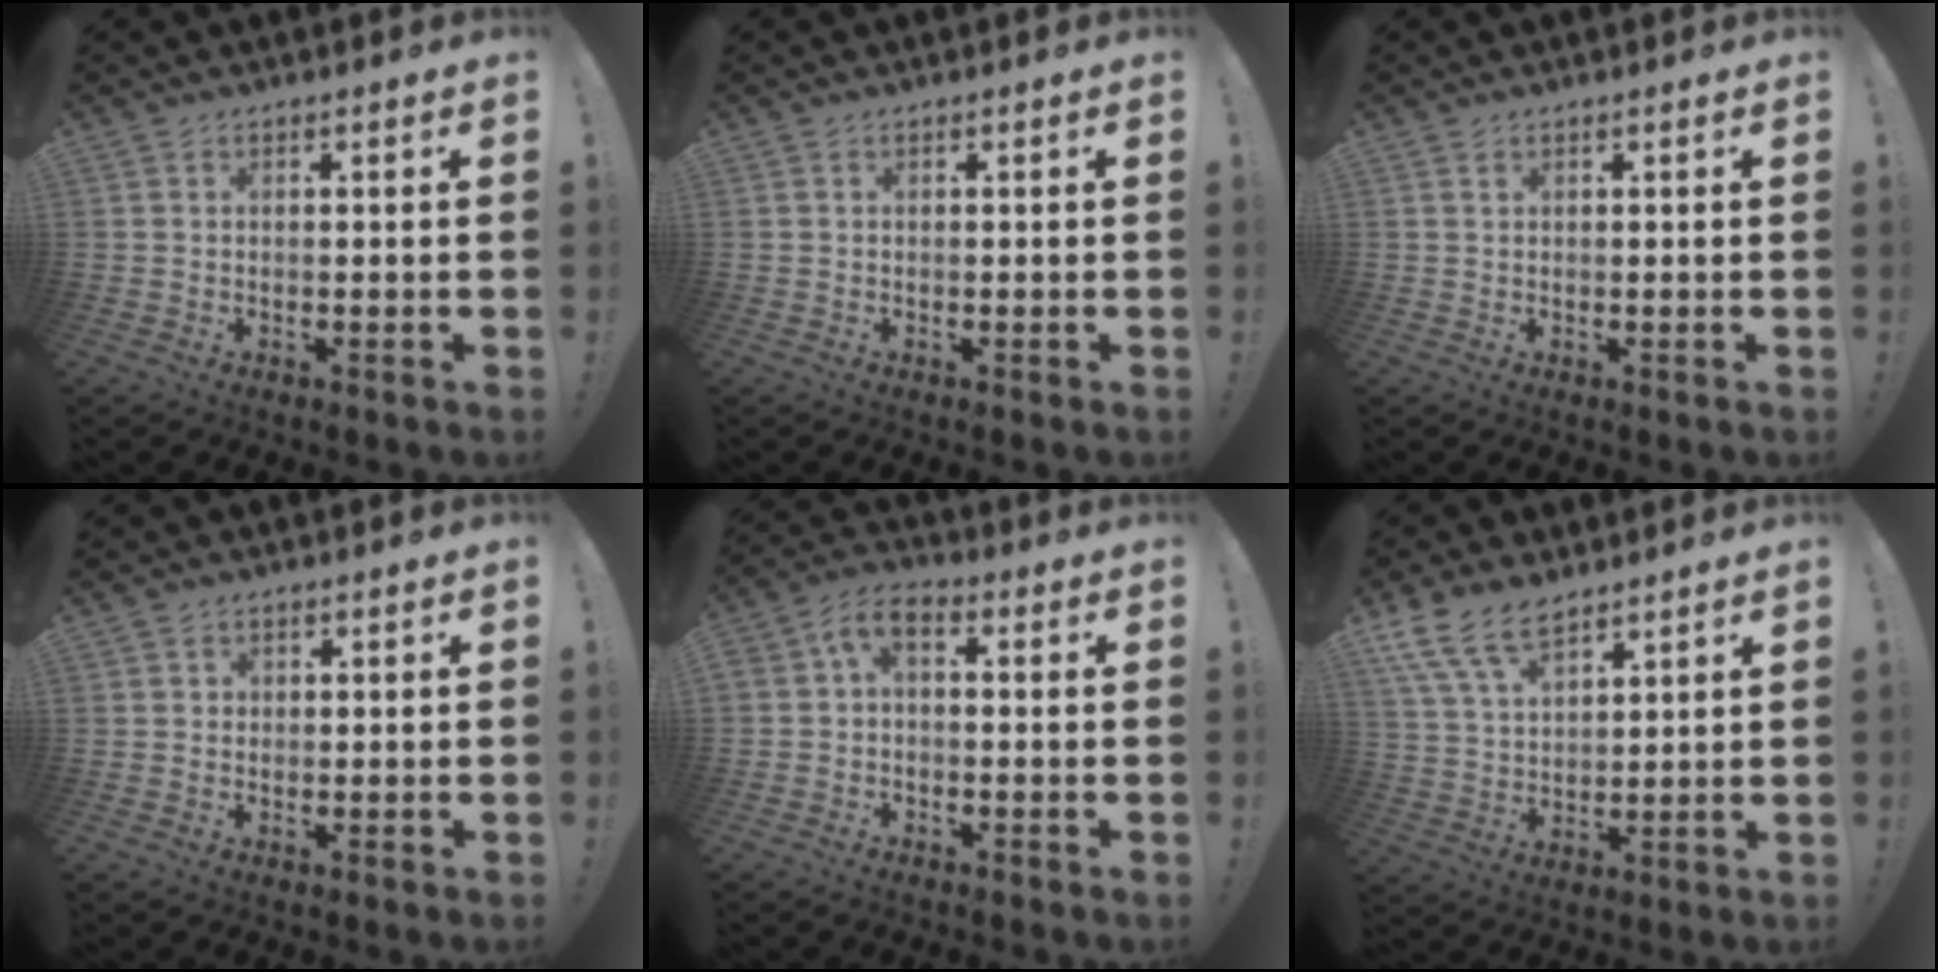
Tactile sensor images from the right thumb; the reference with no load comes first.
{"total": 0.0}
{"total": 0.7, "force": [0.5, 0.3, 0.3], "torque": [0.000, -0.003, 0.008]}
{"total": 1.1, "force": [0.2, 1.0, 0.3], "torque": [0.000, 0.001, 0.002]}
{"total": 4.1, "force": [-0.6, 2.3, 3.3], "torque": [-0.071, -0.001, -0.008]}
{"total": 11.0, "force": [8.1, 5.0, 5.5], "torque": [-0.111, -0.035, 0.158]}